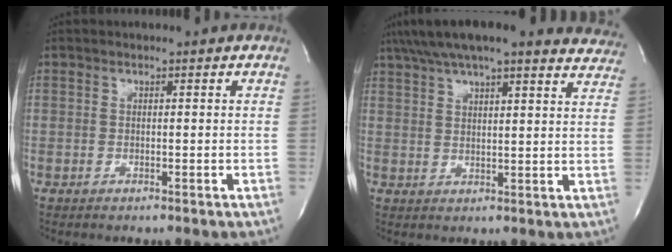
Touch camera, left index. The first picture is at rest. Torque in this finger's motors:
{"motor_torque": [1.09, -1.05, 0.74, 0.15]}